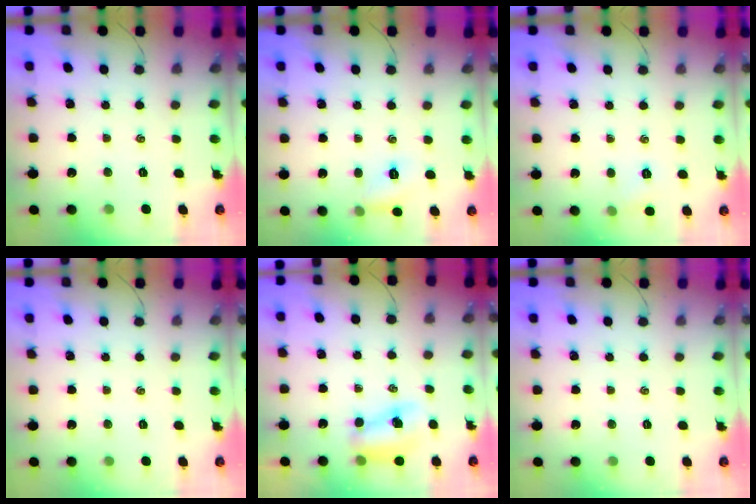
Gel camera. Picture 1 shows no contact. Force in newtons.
{"total": 7.2, "press": 7.1, "slide": 0.9}
{"total": 4.7, "press": 4.5, "slide": 1.3}
{"total": 0.0}
{"total": 8.4, "press": 8.3, "slide": 1.1}
{"total": 0.0}